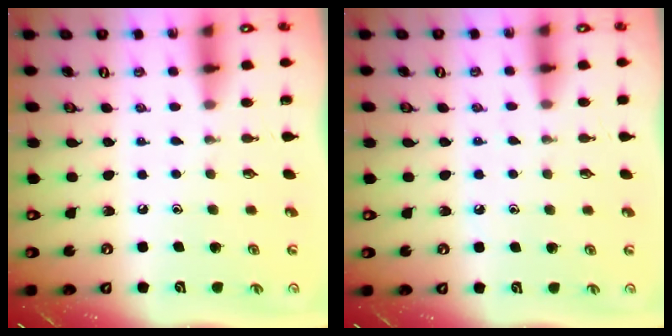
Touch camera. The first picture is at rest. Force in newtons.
{"total": 4.4, "press": 4.3, "slide": 0.6}